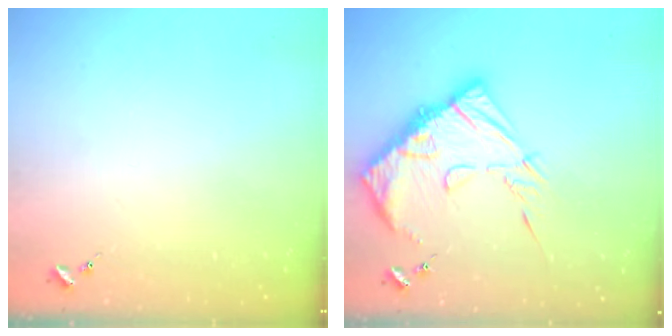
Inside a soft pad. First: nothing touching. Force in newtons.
{"total": 16.8, "press": 16.7, "slide": 1.7}